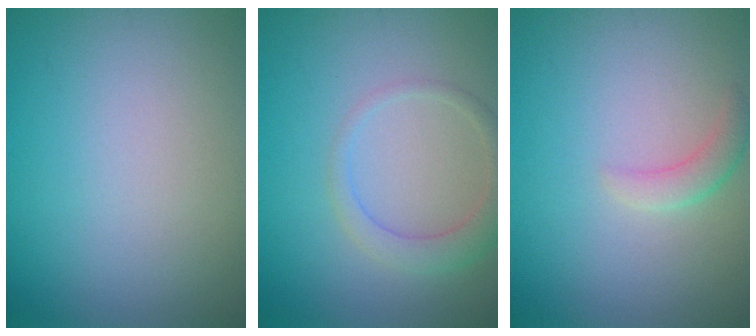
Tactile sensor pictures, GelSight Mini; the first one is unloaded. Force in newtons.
{"total": 2.4, "press": 2.4, "slide": 0.2}
{"total": 1.6, "press": 1.6, "slide": 0.0}